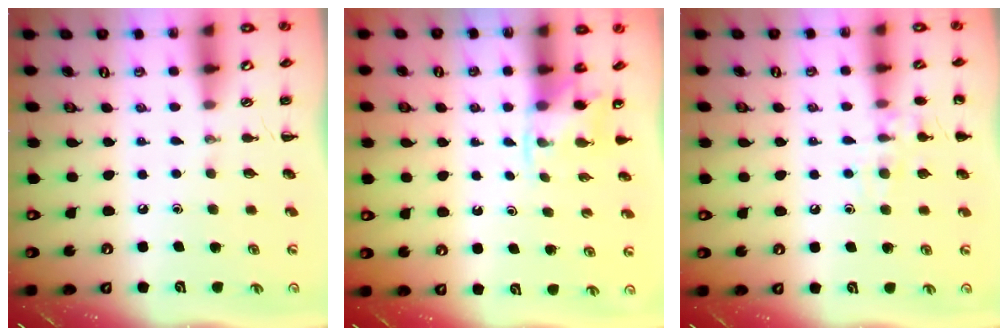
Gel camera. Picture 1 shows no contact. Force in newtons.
{"total": 2.6, "press": 2.5, "slide": 0.9}
{"total": 9.2, "press": 9.2, "slide": 1.3}